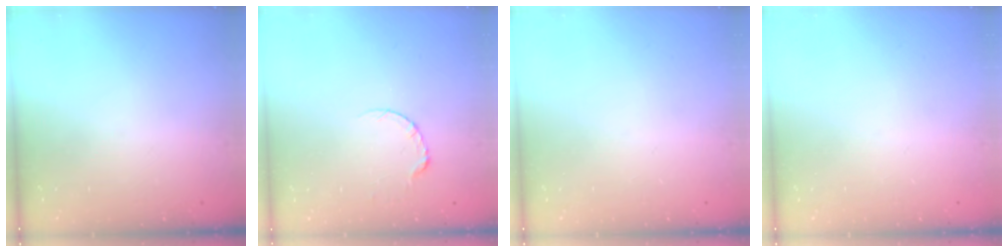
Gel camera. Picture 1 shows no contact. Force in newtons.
{"total": 3.9, "press": 3.8, "slide": 0.5}
{"total": 0.0}
{"total": 0.0}